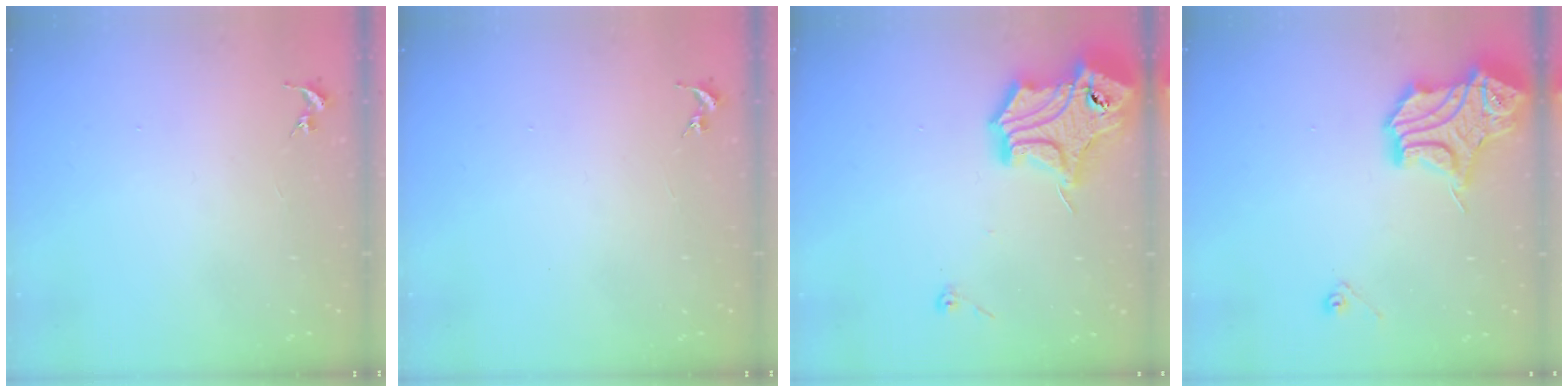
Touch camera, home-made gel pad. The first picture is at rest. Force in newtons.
{"total": 0.0}
{"total": 17.4, "press": 17.3, "slide": 2.1}
{"total": 16.5, "press": 16.4, "slide": 2.1}